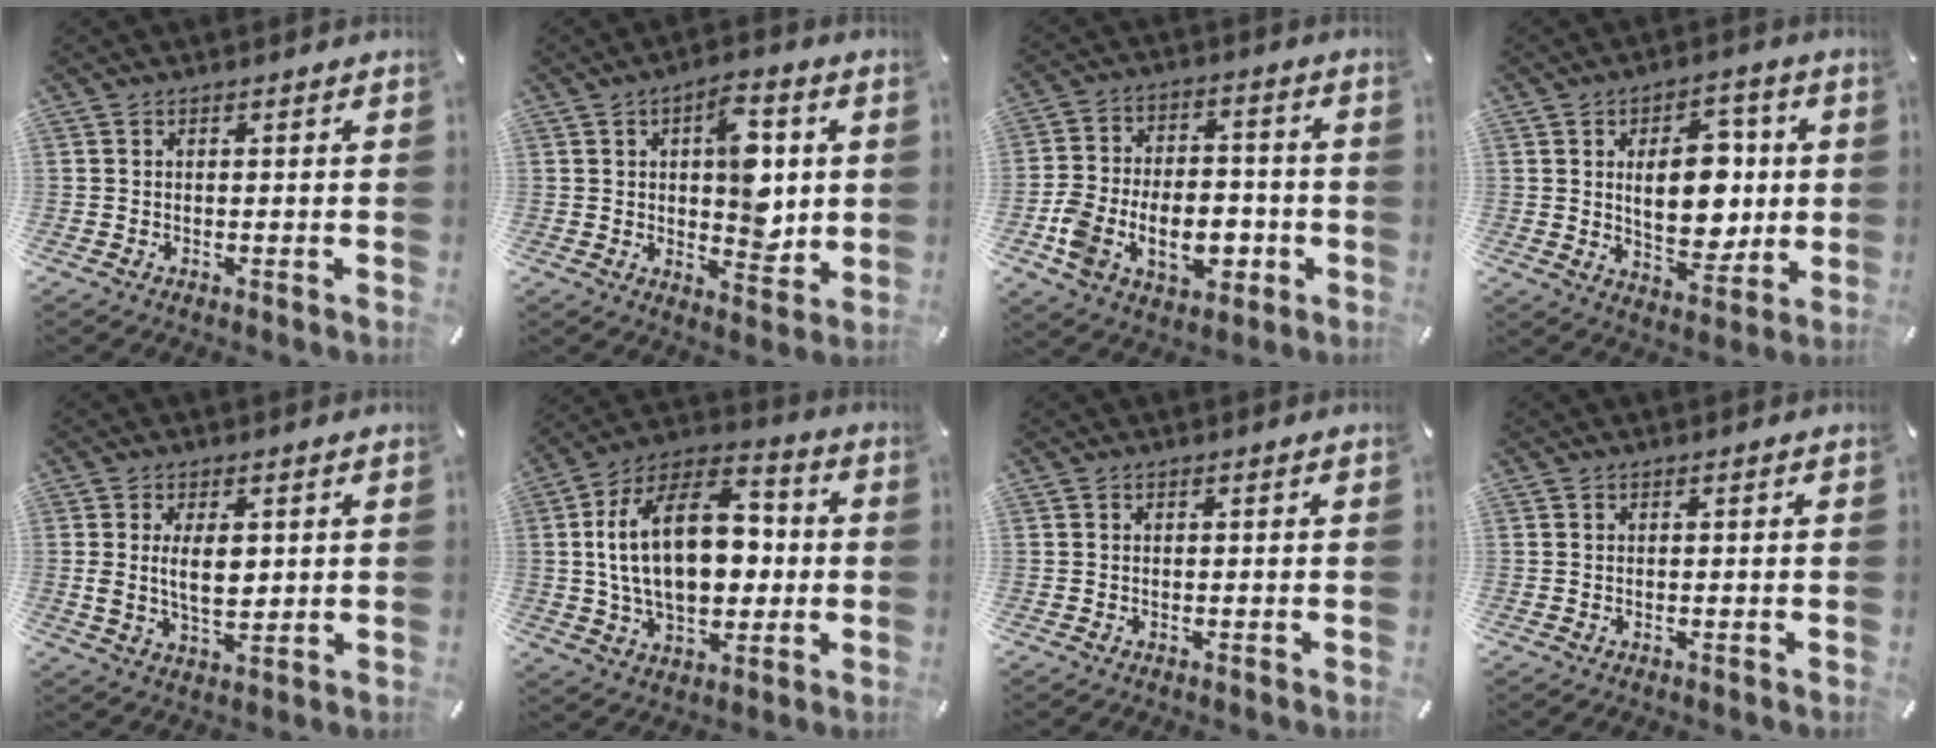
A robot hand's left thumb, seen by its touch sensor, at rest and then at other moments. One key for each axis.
{"total": 12.7, "fx": 2.0, "fy": 7.5, "fz": 10.0, "tx": -0.113, "ty": -0.006, "tz": 0.033}
{"total": 14.9, "fx": -4.9, "fy": 10.3, "fz": 9.6, "tx": -0.192, "ty": 0.016, "tz": -0.088}
{"total": 14.4, "fx": 1.8, "fy": 9.3, "fz": 10.8, "tx": -0.157, "ty": -0.003, "tz": 0.028}
{"total": 7.6, "fx": 1.4, "fy": 3.7, "fz": 6.4, "tx": -0.117, "ty": -0.009, "tz": 0.016}
{"total": 22.6, "fx": 1.2, "fy": 14.2, "fz": 17.6, "tx": -0.319, "ty": 0.007, "tz": 0.015}
{"total": 0.0}
{"total": 0.0}